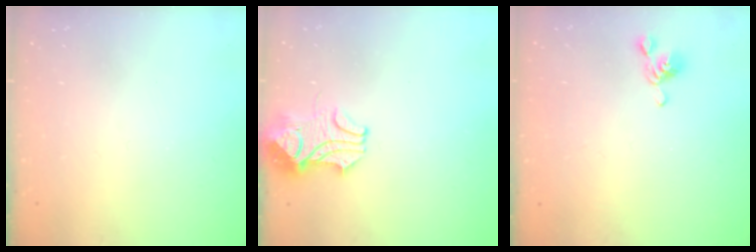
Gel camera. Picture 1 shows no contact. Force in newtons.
{"total": 2.4, "press": 2.2, "slide": 1.0}
{"total": 6.4, "press": 6.4, "slide": 0.5}